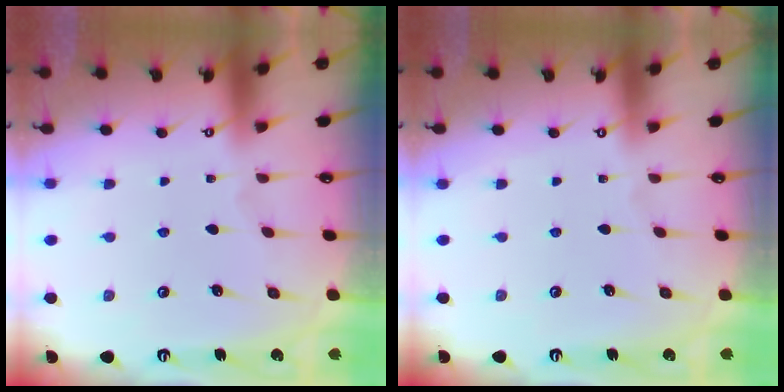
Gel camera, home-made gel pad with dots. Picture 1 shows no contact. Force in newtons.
{"total": 0.6, "press": 0.5, "slide": 0.4}